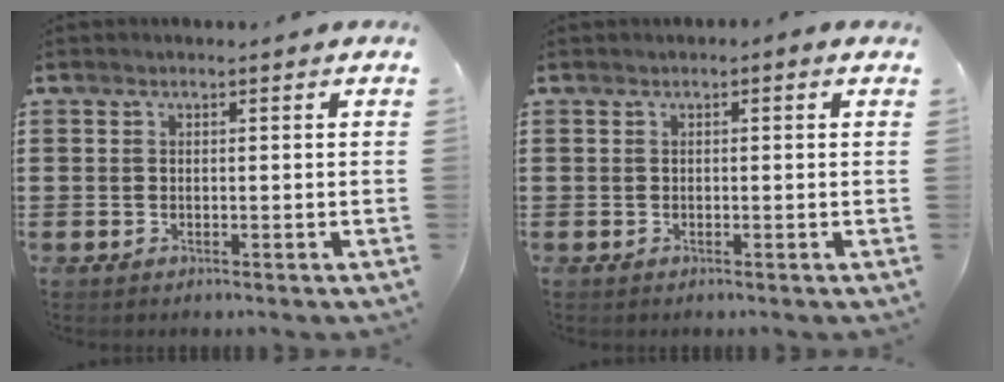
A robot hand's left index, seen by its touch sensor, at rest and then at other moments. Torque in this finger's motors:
{"motor_torque": [-1.12, -1.02, -0.89, -0.21]}